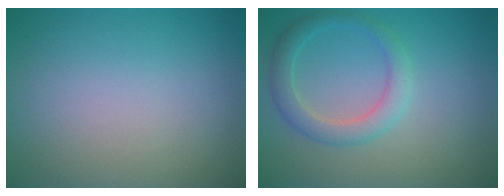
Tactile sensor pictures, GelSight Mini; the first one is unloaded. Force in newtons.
{"total": 2.8, "press": 2.8, "slide": 0.2}